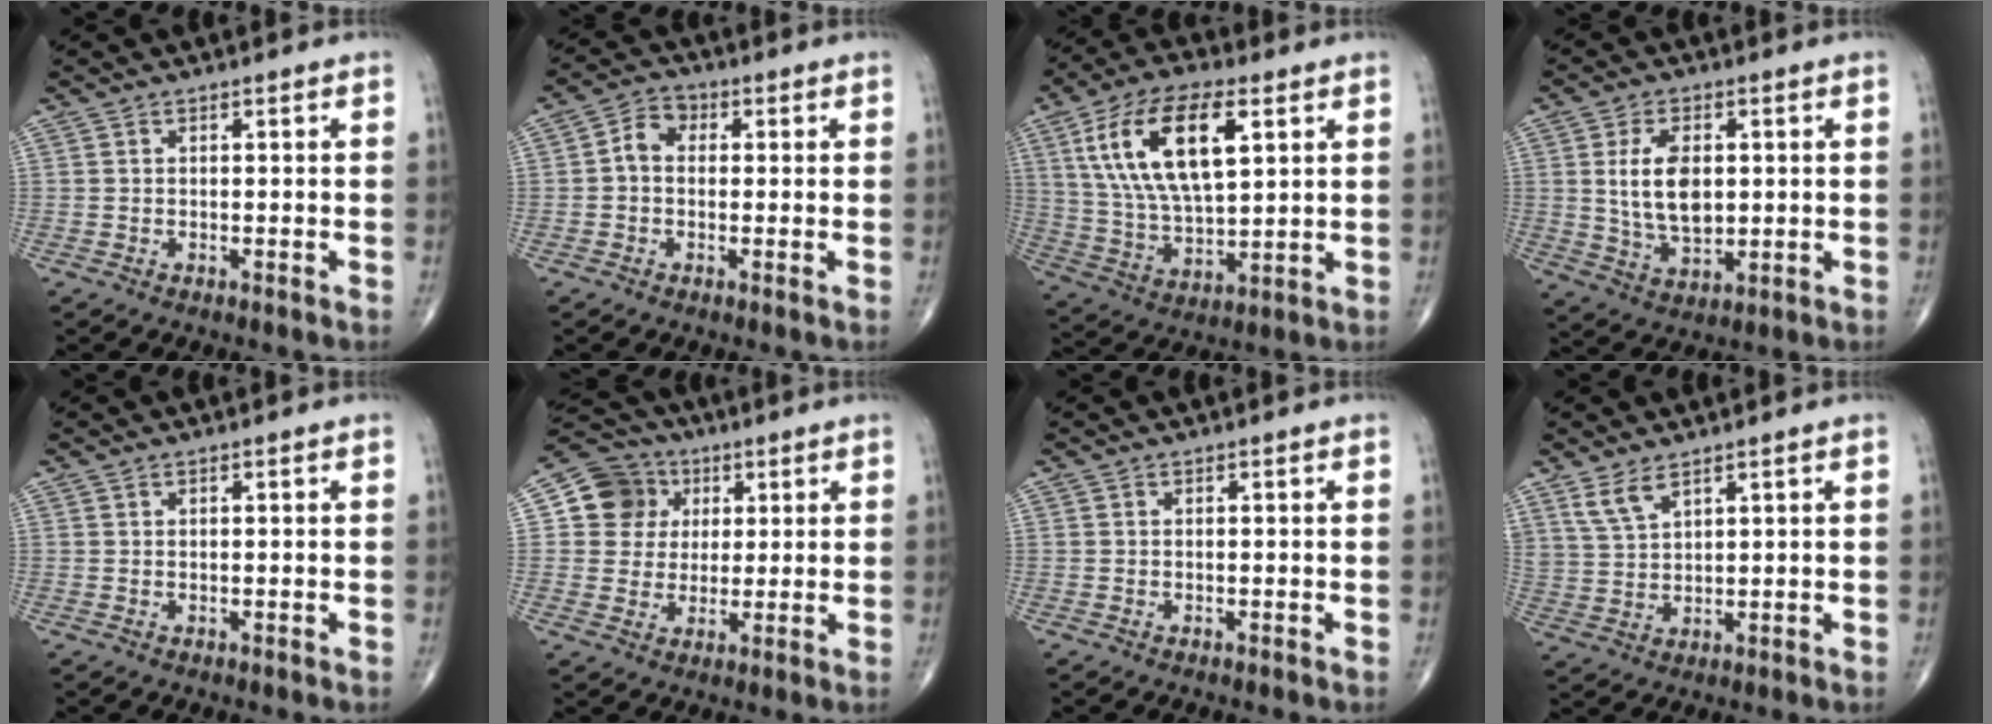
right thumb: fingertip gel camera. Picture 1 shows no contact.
{"total": 4.7, "force": [0.1, 3.6, 3.0], "torque": [-0.040, 0.018, -0.009]}
{"total": 19.0, "force": [6.6, 8.3, 15.8], "torque": [-0.289, -0.010, 0.124]}
{"total": 10.2, "force": [1.3, 5.8, 8.3], "torque": [-0.146, -0.014, 0.033]}
{"total": 0.0}
{"total": 9.8, "force": [2.6, 9.1, 2.6], "torque": [-0.012, 0.001, 0.038]}
{"total": 0.0}
{"total": 5.0, "force": [3.5, 2.0, 2.9], "torque": [-0.058, -0.018, 0.080]}